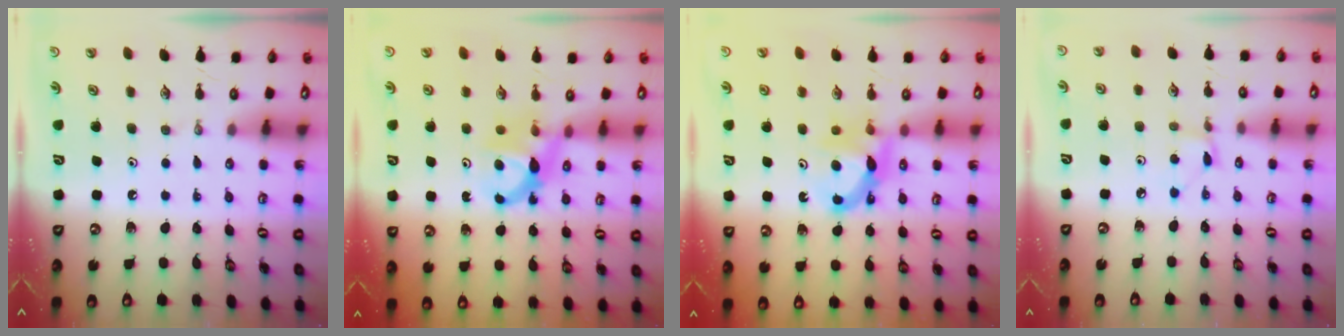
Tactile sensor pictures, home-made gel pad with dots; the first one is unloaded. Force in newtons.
{"total": 6.9, "press": 6.9, "slide": 0.3}
{"total": 7.9, "press": 7.8, "slide": 0.5}
{"total": 2.6, "press": 2.5, "slide": 0.4}